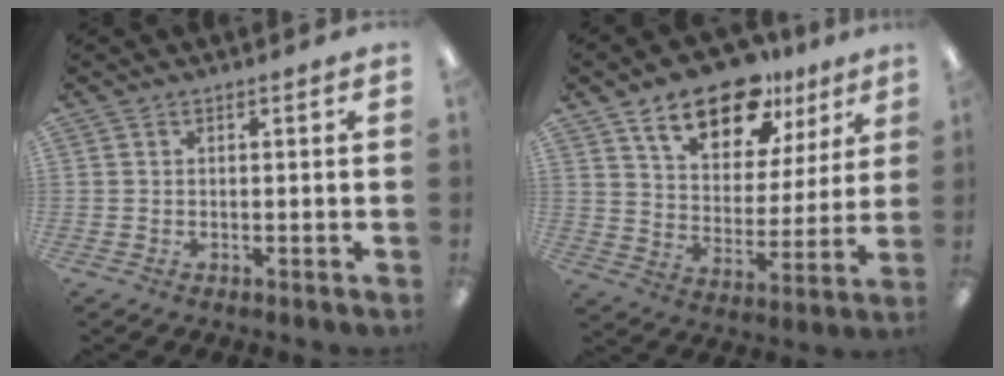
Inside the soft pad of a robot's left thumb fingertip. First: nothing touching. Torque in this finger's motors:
{"motor_torque": [0.36, 0.48, 1.28, -1.49, 0.07]}